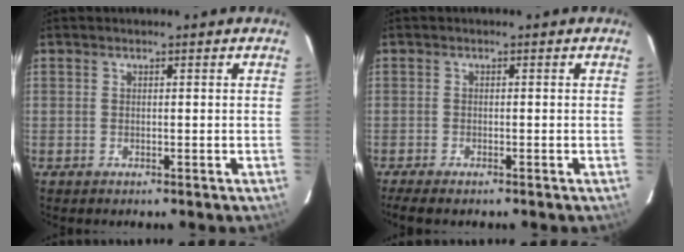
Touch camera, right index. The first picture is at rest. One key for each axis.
{"total": 3.6, "fx": -2.9, "fy": 0.6, "fz": 2.0, "tx": -0.050, "ty": -0.016, "tz": -0.052}